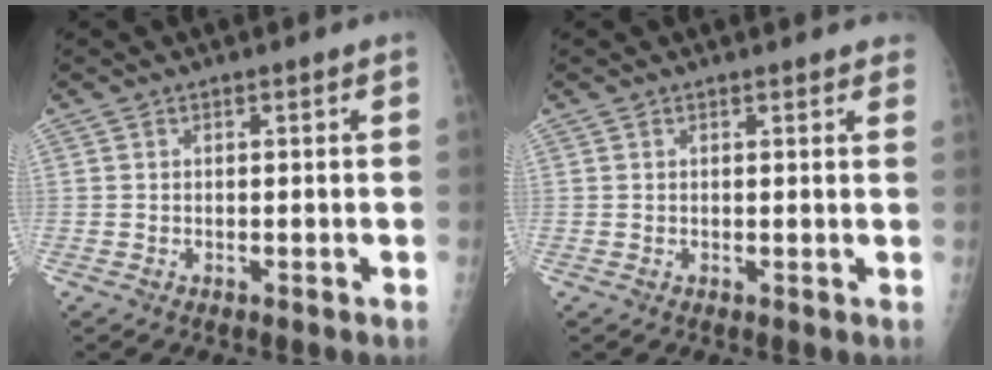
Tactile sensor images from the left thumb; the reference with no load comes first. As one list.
[{"total": 4.0, "force": [3.6, 0.9, 1.4], "torque": [0.001, -0.005, 0.028]}]